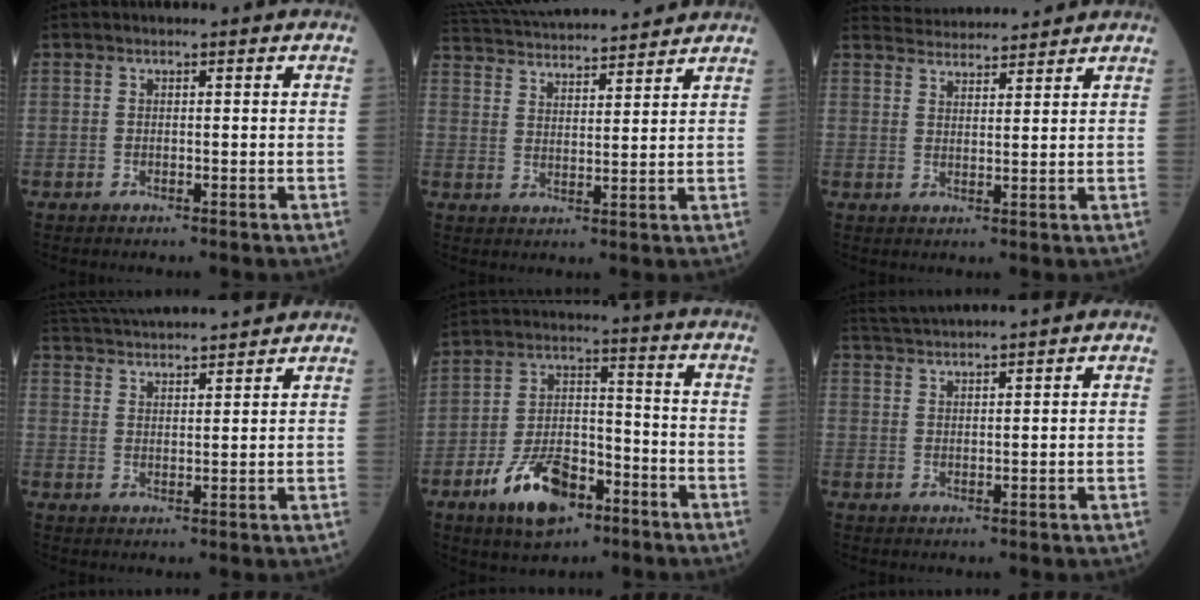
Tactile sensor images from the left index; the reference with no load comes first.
{"total": 18.2, "force": [16.9, 2.7, 6.1], "torque": [-0.121, 0.047, 0.258]}
{"total": 7.3, "force": [7.2, 0.7, 0.8], "torque": [-0.019, 0.028, 0.108]}
{"total": 16.2, "force": [15.2, 1.8, 5.3], "torque": [-0.106, 0.045, 0.232]}
{"total": 11.7, "force": [-6.9, 5.5, 7.7], "torque": [-0.147, 0.000, -0.122]}
{"total": 5.9, "force": [5.5, -1.2, 1.7], "torque": [-0.030, 0.027, 0.096]}